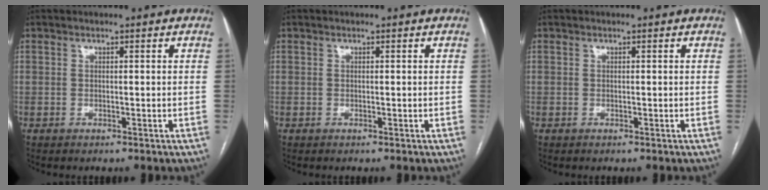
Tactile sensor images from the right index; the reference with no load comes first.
{"total": 0.0}
{"total": 0.0}